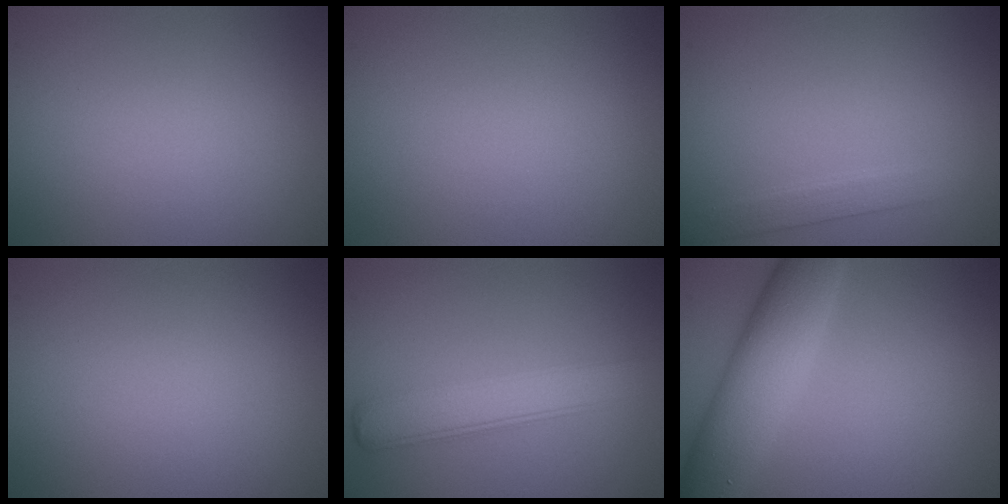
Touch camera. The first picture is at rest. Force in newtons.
{"total": 0.0}
{"total": 1.7, "press": 1.7, "slide": 0.1}
{"total": 0.0}
{"total": 4.2, "press": 4.2, "slide": 0.1}
{"total": 7.1, "press": 7.1, "slide": 0.3}